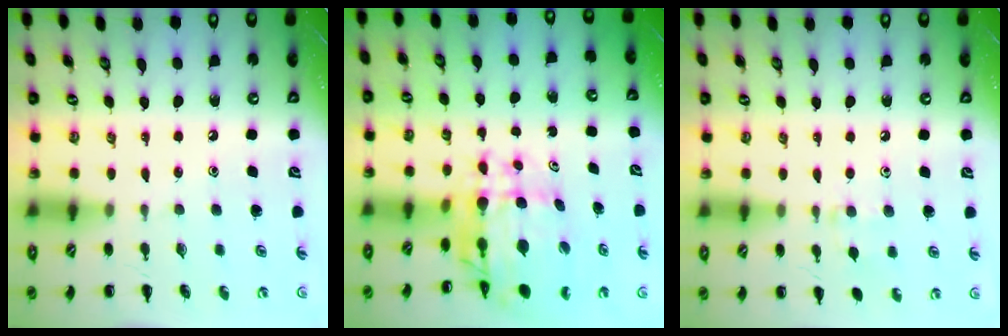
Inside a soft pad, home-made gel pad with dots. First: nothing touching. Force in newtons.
{"total": 9.3, "press": 8.7, "slide": 3.2}
{"total": 6.5, "press": 6.2, "slide": 2.2}